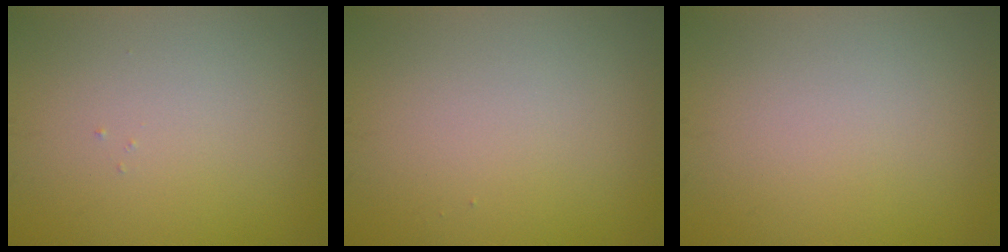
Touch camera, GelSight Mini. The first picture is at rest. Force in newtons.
{"total": 0.0}
{"total": 0.0}